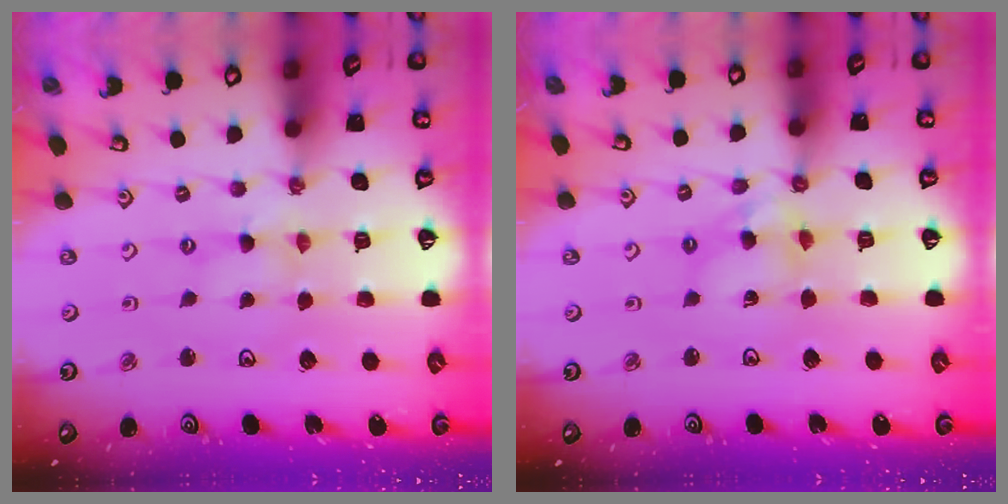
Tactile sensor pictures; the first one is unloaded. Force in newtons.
{"total": 7.0, "press": 7.0, "slide": 0.6}